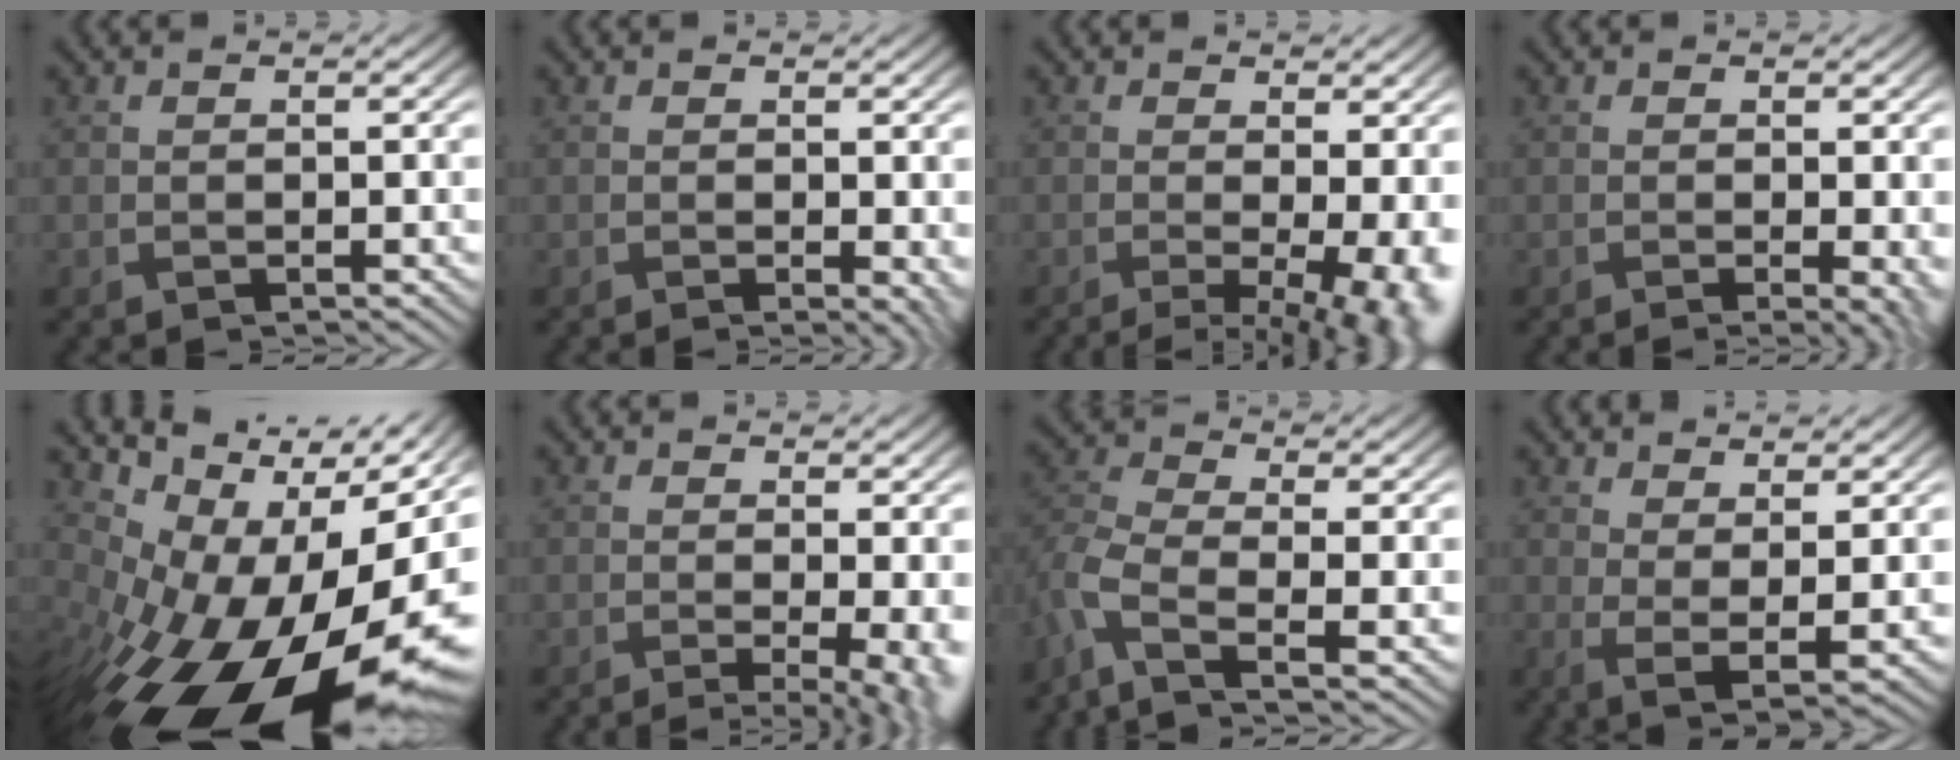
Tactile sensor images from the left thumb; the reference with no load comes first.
{"total": 1.1, "force": [-0.2, 0.3, 1.1], "torque": [-0.017, 0.000, 0.001]}
{"total": 8.4, "force": [-2.6, 2.8, 7.5], "torque": [-0.101, -0.014, -0.021]}
{"total": 2.3, "force": [-0.8, 0.5, 2.1], "torque": [-0.030, 0.000, -0.008]}
{"total": 17.3, "force": [-2.1, 9.4, 14.4], "torque": [-0.220, -0.026, -0.023]}
{"total": 5.7, "force": [-1.9, 1.8, 5.1], "torque": [-0.061, -0.011, -0.014]}
{"total": 5.8, "force": [-3.2, 1.9, 4.4], "torque": [-0.113, -0.007, -0.078]}
{"total": 3.6, "force": [2.6, 0.6, 2.5], "torque": [-0.056, -0.009, 0.046]}